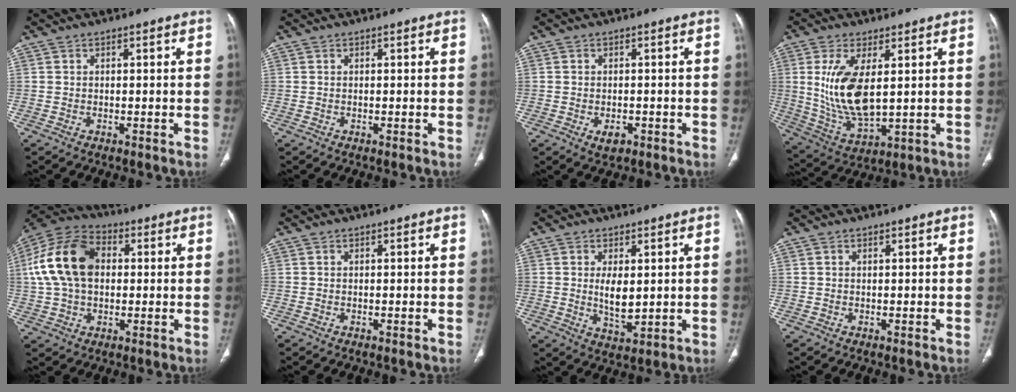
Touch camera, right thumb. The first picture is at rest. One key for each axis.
{"total": 0.0}
{"total": 2.7, "fx": -1.1, "fy": 1.7, "fz": 1.8, "tx": -0.024, "ty": 0.002, "tz": -0.012}
{"total": 13.1, "fx": 2.3, "fy": 5.8, "fz": 11.5, "tx": -0.233, "ty": -0.024, "tz": 0.061}
{"total": 16.6, "fx": 2.2, "fy": 11.1, "fz": 12.1, "tx": -0.225, "ty": 0.027, "tz": 0.033}
{"total": 0.0}
{"total": 6.0, "fx": 0.7, "fy": 2.9, "fz": 5.2, "tx": -0.084, "ty": -0.016, "tz": 0.020}
{"total": 0.0}